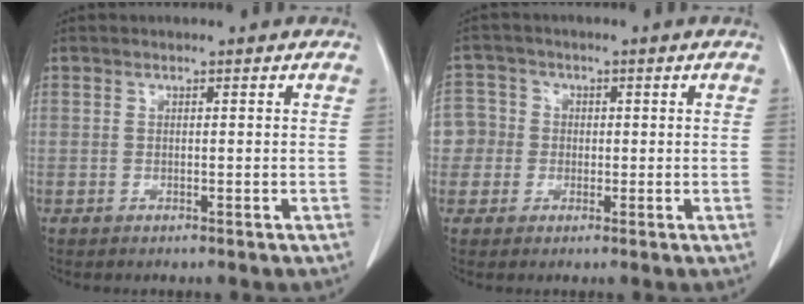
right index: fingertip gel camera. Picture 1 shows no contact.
{"total": 5.6, "force": [-0.3, 5.6, 0.2], "torque": [-0.004, 0.024, -0.008]}